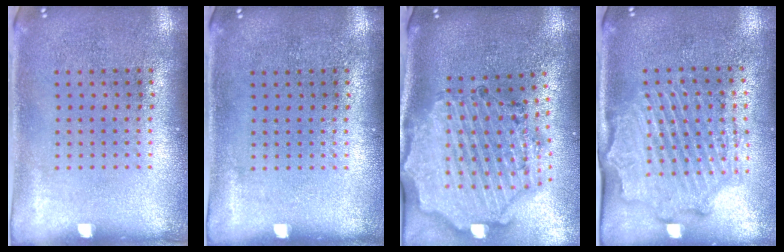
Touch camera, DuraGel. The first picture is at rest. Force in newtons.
{"total": 0.0}
{"total": 2.9, "press": 2.6, "slide": 1.2}
{"total": 2.1, "press": 2.1, "slide": 0.4}